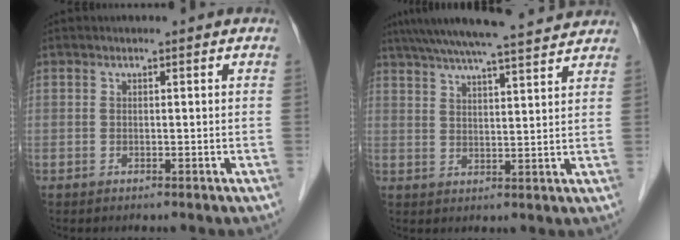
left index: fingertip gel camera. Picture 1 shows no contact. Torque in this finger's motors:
{"motor_torque": [0.56, -1.13, 0.49, 0.08]}